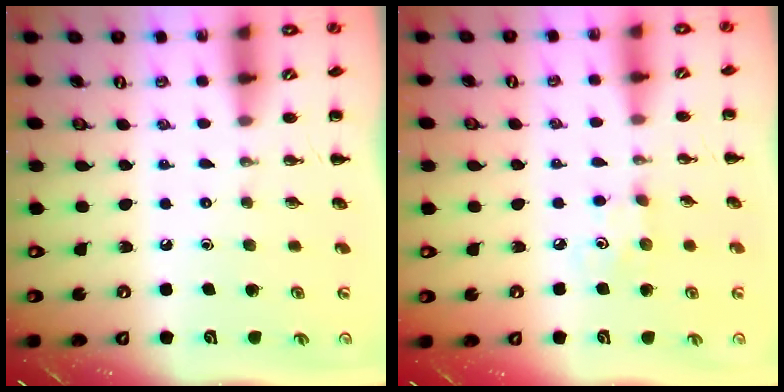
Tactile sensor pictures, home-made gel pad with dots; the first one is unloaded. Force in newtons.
{"total": 3.7, "press": 3.6, "slide": 0.8}